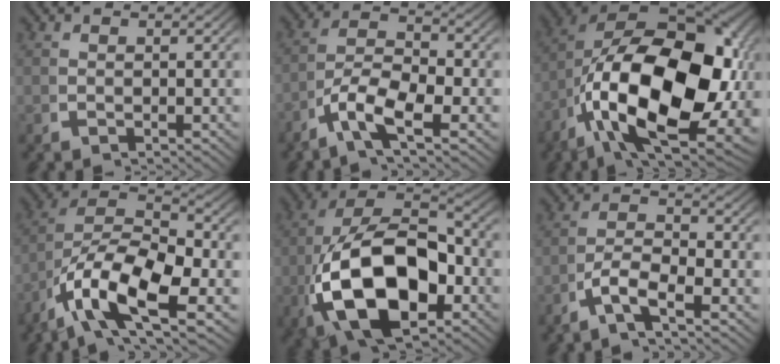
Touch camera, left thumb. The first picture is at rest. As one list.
[{"total": 7.0, "force": [-1.4, 3.6, 5.8], "torque": [-0.119, -0.024, -0.026]}, {"total": 25.5, "force": [-1.8, 15.2, 20.4], "torque": [-0.391, -0.088, 0.014]}, {"total": 14.7, "force": [-1.6, 9.4, 11.1], "torque": [-0.235, -0.037, -0.024]}, {"total": 19.8, "force": [-2.2, 12.6, 15.1], "torque": [-0.325, -0.073, -0.001]}, {"total": 5.0, "force": [-1.4, 2.6, 4.0], "torque": [-0.089, -0.016, -0.028]}]